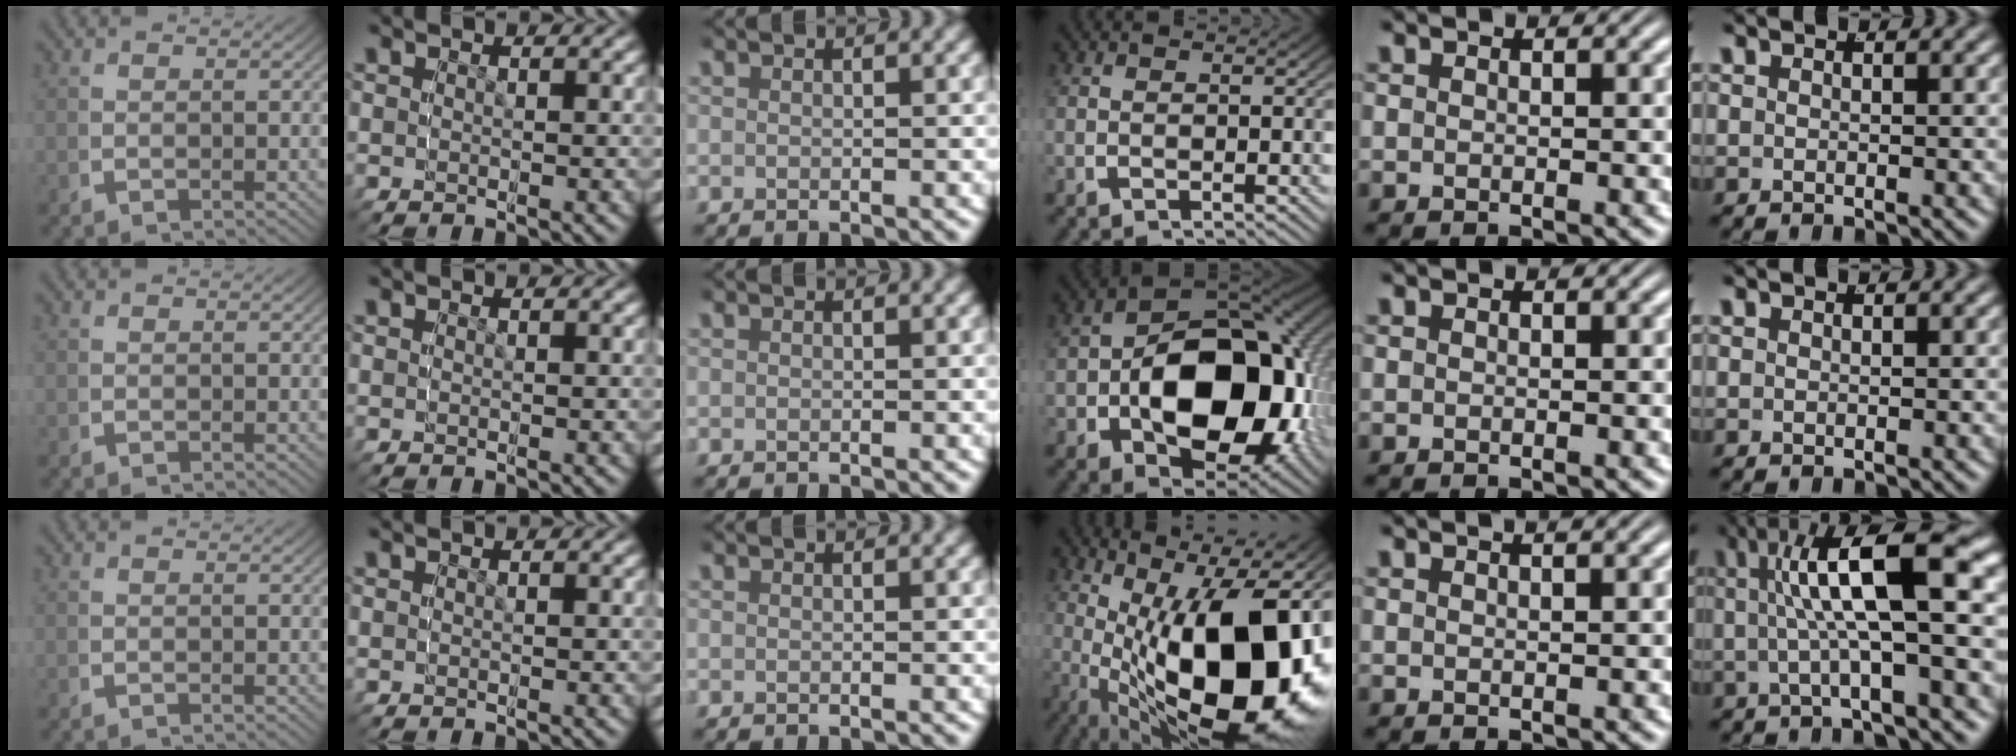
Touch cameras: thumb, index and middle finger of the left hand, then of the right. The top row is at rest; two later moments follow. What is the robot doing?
{"motion": "grasp_and_lifting", "object": "bottle"}